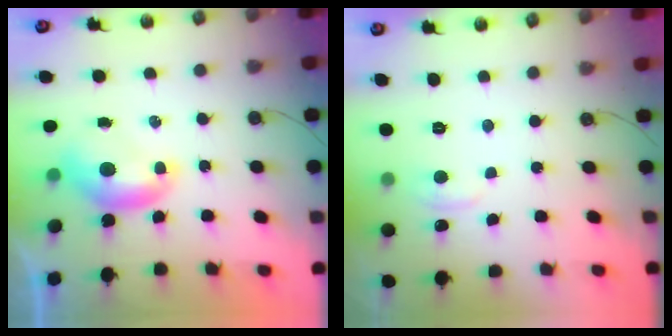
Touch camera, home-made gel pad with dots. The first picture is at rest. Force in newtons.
{"total": 2.3, "press": 2.3, "slide": 0.6}